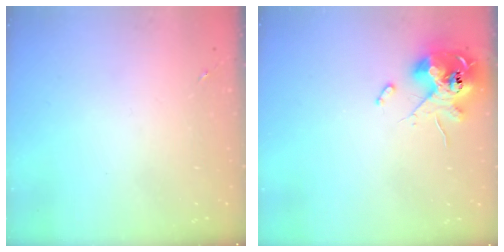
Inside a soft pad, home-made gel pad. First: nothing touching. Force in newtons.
{"total": 12.0, "press": 11.8, "slide": 1.9}